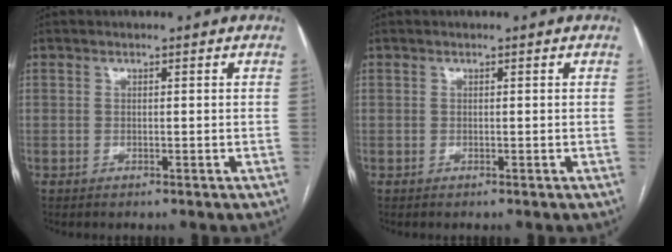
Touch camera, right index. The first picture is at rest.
{"total": 0.0}